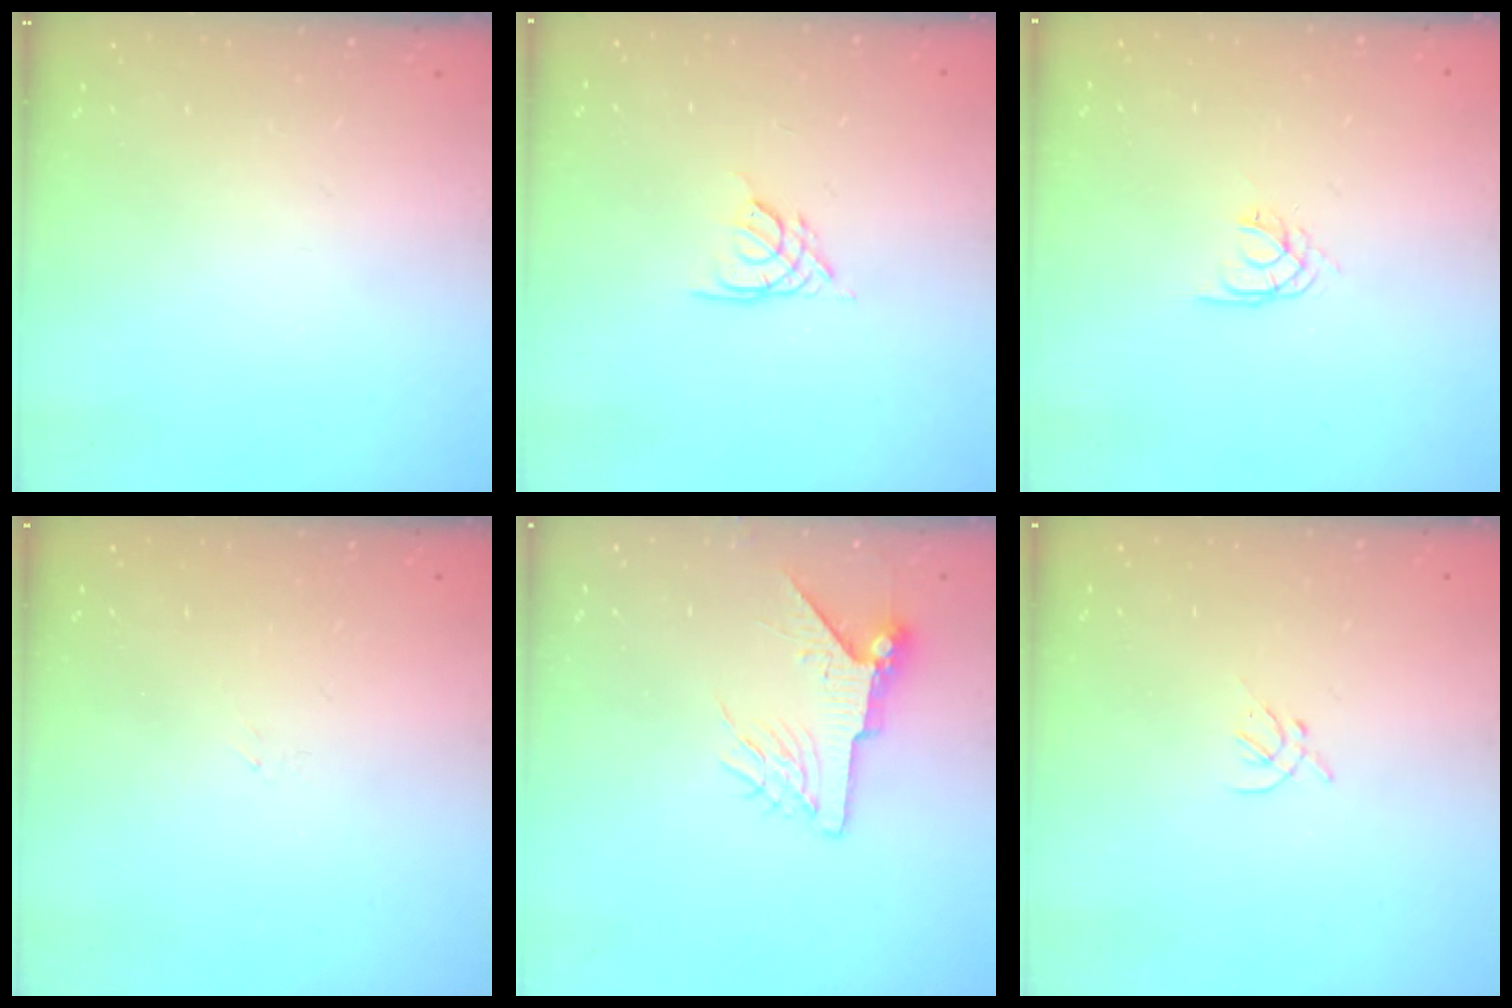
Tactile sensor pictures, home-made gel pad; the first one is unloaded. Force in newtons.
{"total": 2.7, "press": 2.7, "slide": 0.4}
{"total": 1.7, "press": 1.7, "slide": 0.1}
{"total": 1.5, "press": 1.4, "slide": 0.3}
{"total": 7.2, "press": 7.2, "slide": 0.9}
{"total": 1.4, "press": 1.3, "slide": 0.5}